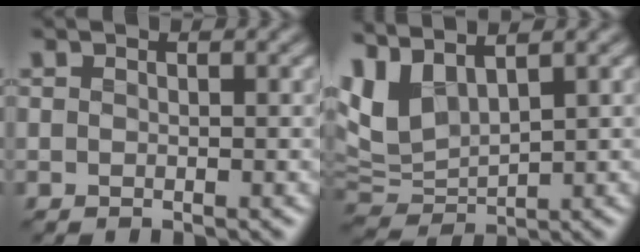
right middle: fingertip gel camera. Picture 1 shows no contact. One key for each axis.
{"total": 5.6, "fx": 2.7, "fy": 2.7, "fz": 4.2, "tx": -0.106, "ty": 0.003, "tz": 0.051}